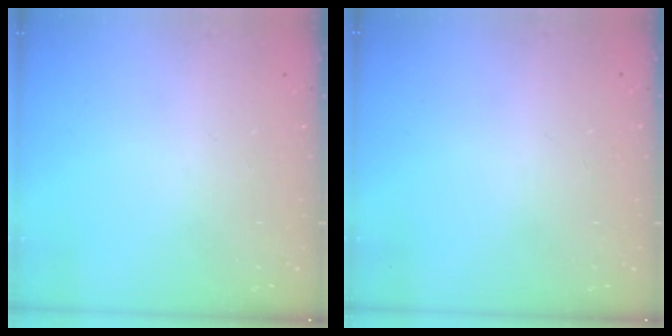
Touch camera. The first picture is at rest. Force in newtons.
{"total": 2.6, "press": 2.6, "slide": 0.2}